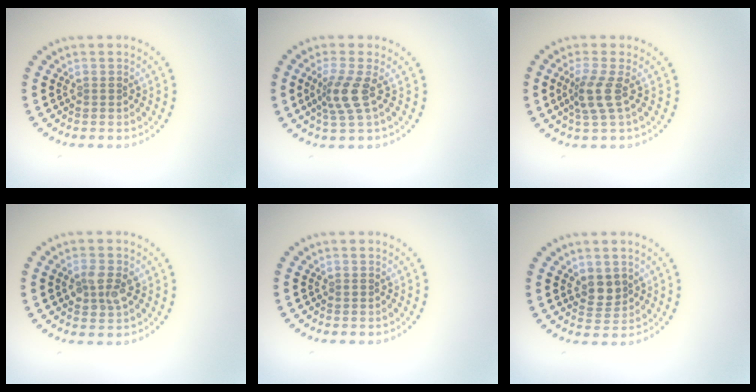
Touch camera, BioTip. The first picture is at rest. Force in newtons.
{"total": 3.0, "press": 2.1, "slide": 2.1}
{"total": 2.6, "press": 2.0, "slide": 1.7}
{"total": 2.4, "press": 2.4, "slide": 0.1}
{"total": 0.0}
{"total": 2.0, "press": 1.8, "slide": 0.9}